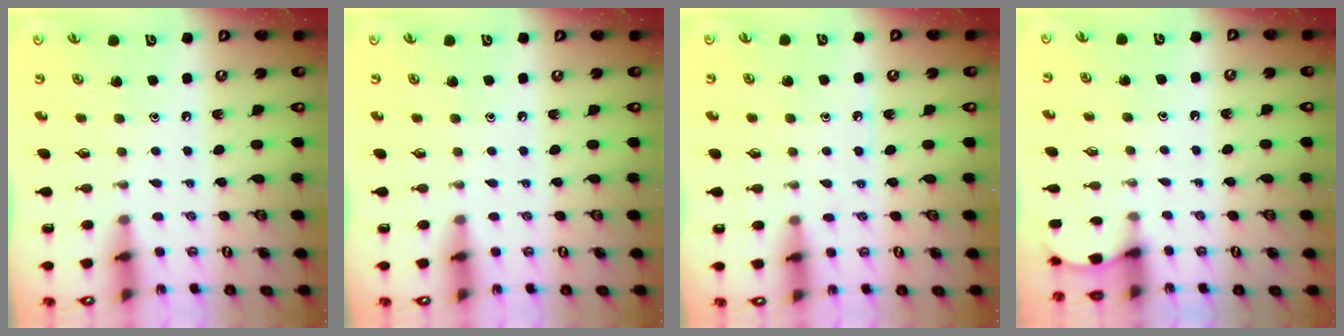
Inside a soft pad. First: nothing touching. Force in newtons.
{"total": 0.0}
{"total": 5.9, "press": 5.8, "slide": 0.7}
{"total": 1.7, "press": 1.6, "slide": 0.2}